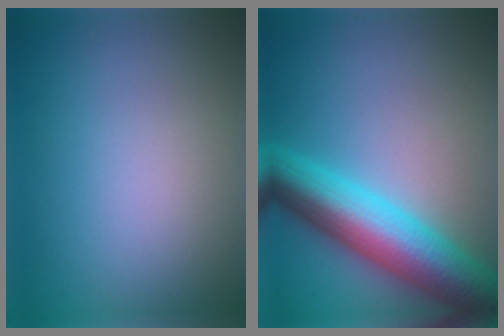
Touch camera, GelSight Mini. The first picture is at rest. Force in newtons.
{"total": 9.5, "press": 9.5, "slide": 0.1}